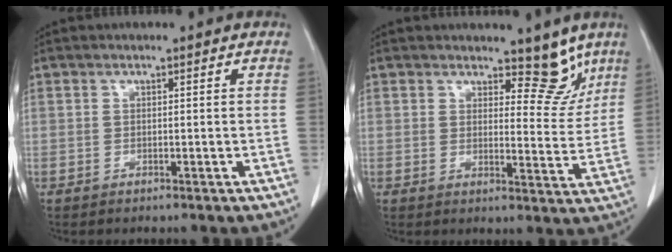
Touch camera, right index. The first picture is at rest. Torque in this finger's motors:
{"motor_torque": [-0.10, 0.29, 0.07, 0.00]}